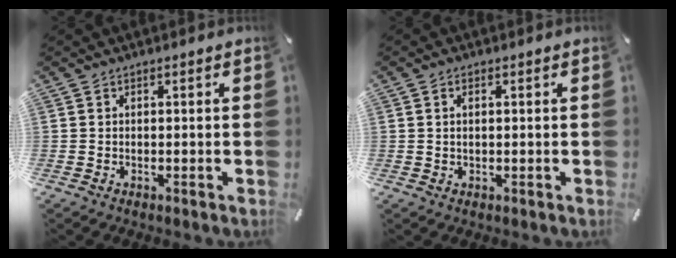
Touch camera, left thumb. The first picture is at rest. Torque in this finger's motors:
{"motor_torque": [-0.42, -0.35, 0.02, -0.08, 0.00]}